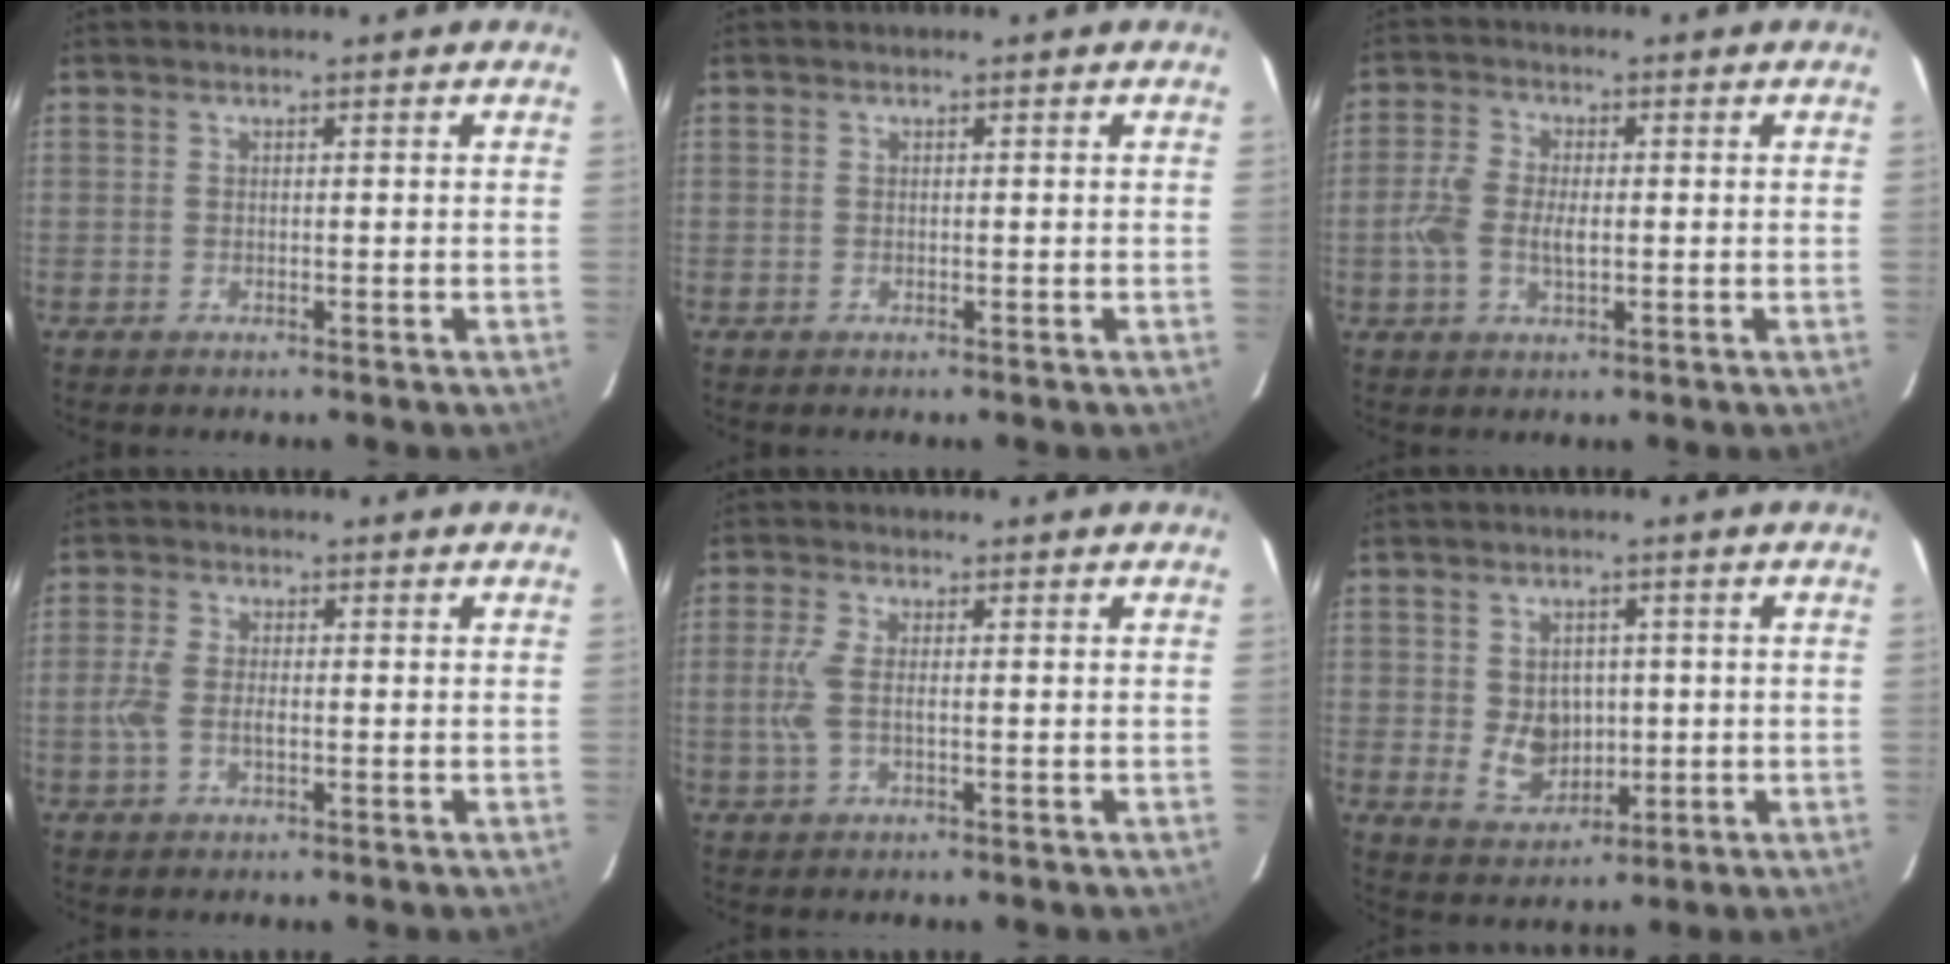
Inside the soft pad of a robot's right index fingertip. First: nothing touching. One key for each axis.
{"total": 0.0}
{"total": 6.1, "fx": -0.8, "fy": 3.4, "fz": 5.1, "tx": -0.113, "ty": 0.005, "tz": -0.018}
{"total": 4.4, "fx": -0.8, "fy": 2.1, "fz": 3.8, "tx": -0.087, "ty": 0.001, "tz": -0.016}
{"total": 4.4, "fx": -0.3, "fy": 1.3, "fz": 4.2, "tx": -0.093, "ty": -0.001, "tz": -0.005}
{"total": 6.9, "fx": -0.1, "fy": 5.6, "fz": 3.9, "tx": -0.077, "ty": -0.001, "tz": 0.015}